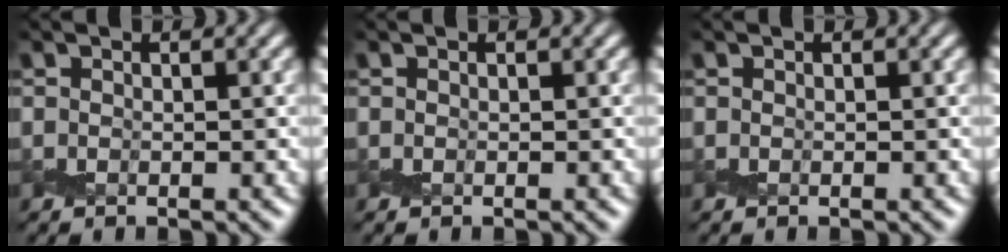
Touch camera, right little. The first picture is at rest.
{"total": 0.0}
{"total": 0.0}